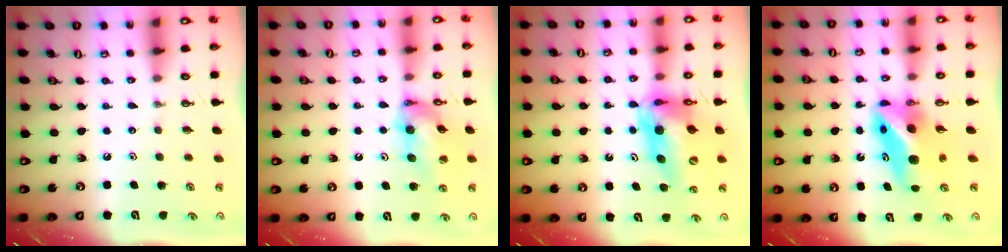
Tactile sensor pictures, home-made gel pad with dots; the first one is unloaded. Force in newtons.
{"total": 12.2, "press": 12.1, "slide": 1.2}
{"total": 15.7, "press": 15.7, "slide": 1.6}
{"total": 9.1, "press": 8.9, "slide": 1.6}